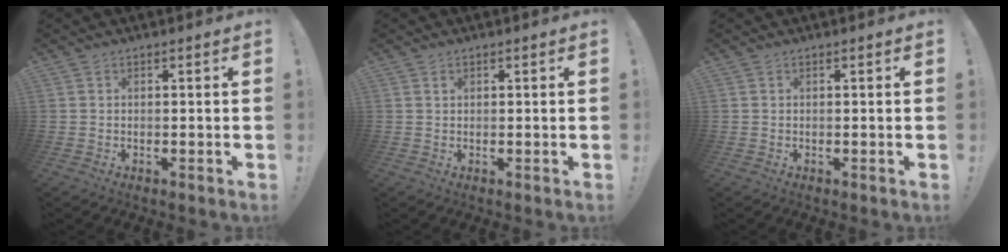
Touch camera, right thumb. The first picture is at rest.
{"total": 0.7, "force": [0.5, 0.4, 0.3], "torque": [0.002, -0.002, 0.008]}
{"total": 0.0}